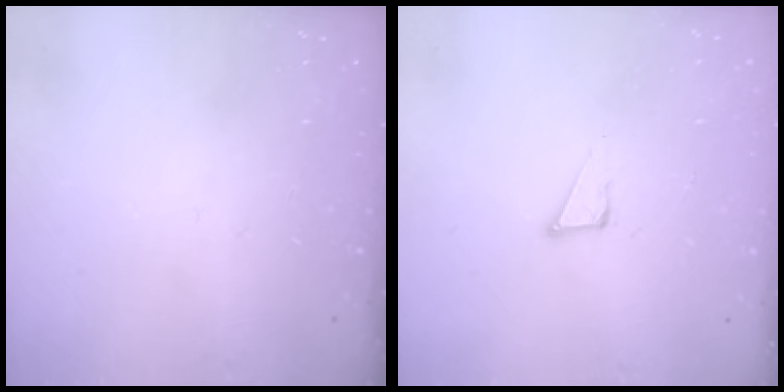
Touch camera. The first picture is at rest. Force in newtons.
{"total": 5.3, "press": 5.2, "slide": 0.3}